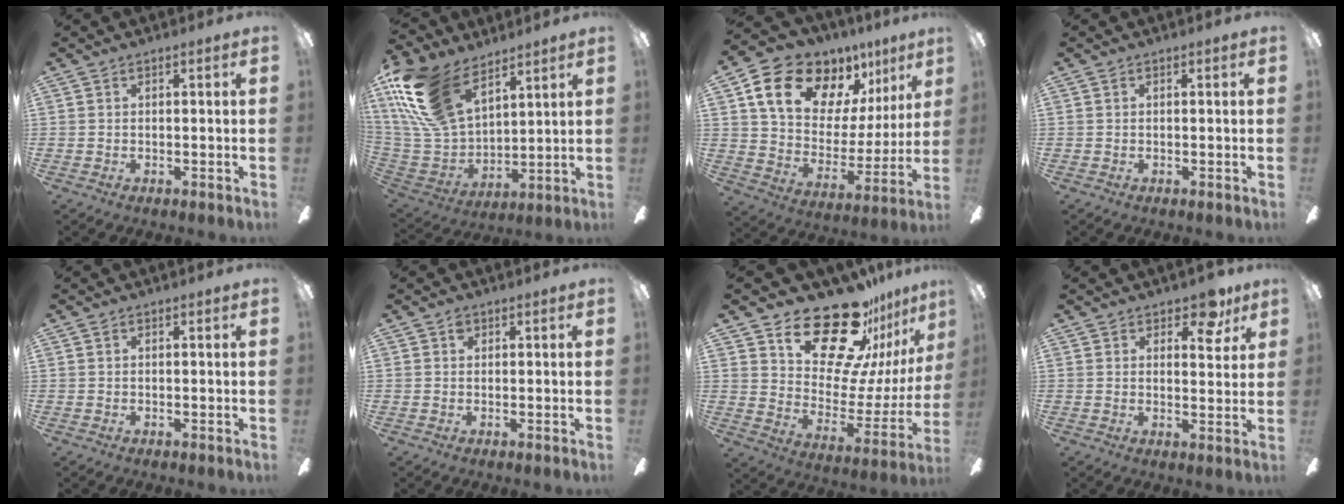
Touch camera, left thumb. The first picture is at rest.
{"total": 21.4, "force": [12.9, 11.8, 12.3], "torque": [-0.296, -0.056, 0.239]}
{"total": 18.1, "force": [11.9, 10.7, 8.5], "torque": [-0.146, -0.069, 0.219]}
{"total": 0.0}
{"total": 0.0}
{"total": 1.4, "force": [0.6, 1.0, 0.6], "torque": [-0.014, 0.003, 0.012]}
{"total": 22.7, "force": [19.0, 8.9, 8.8], "torque": [-0.129, -0.151, 0.328]}
{"total": 7.0, "force": [4.7, 3.7, 3.6], "torque": [-0.035, -0.018, 0.079]}